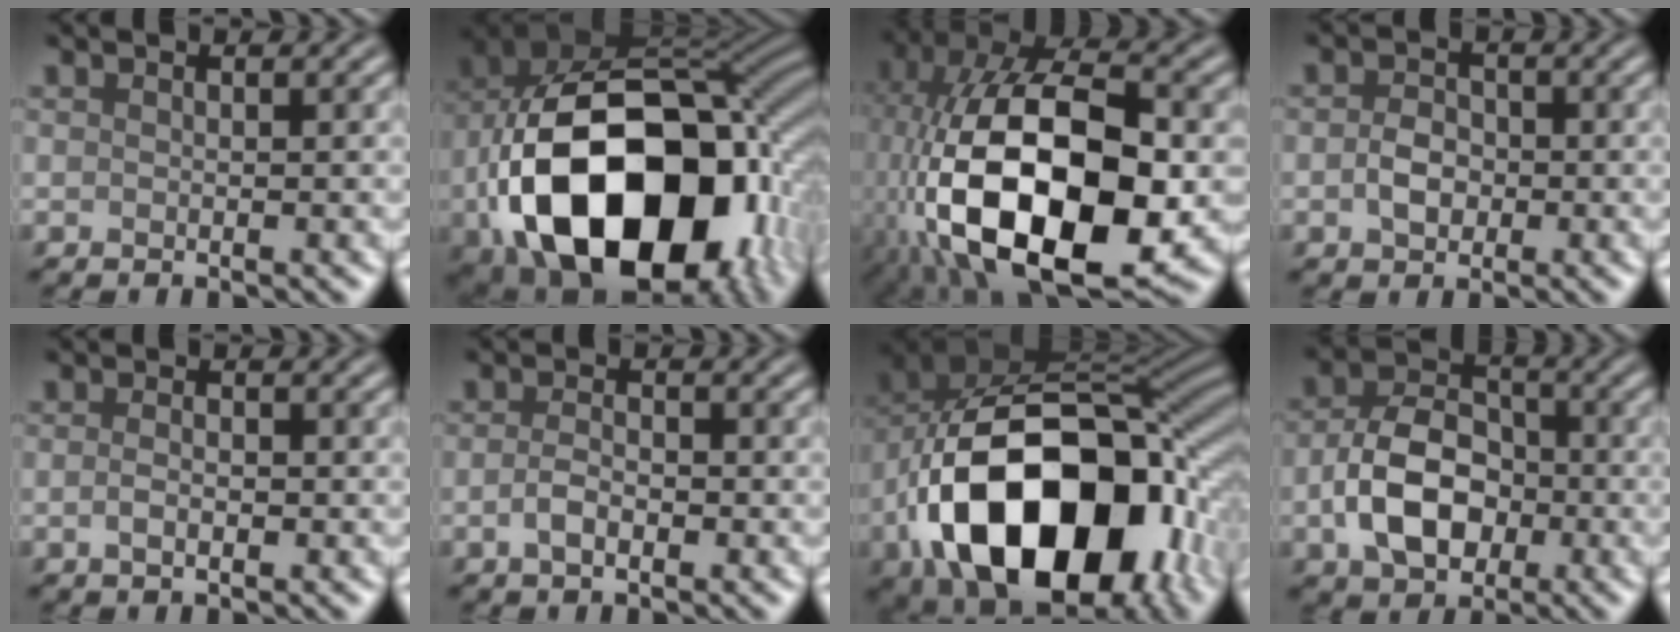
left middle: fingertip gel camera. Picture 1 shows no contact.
{"total": 20.4, "force": [-5.3, 13.4, 14.5], "torque": [-0.294, -0.031, -0.064]}
{"total": 17.7, "force": [-3.7, 9.4, 14.5], "torque": [-0.285, -0.005, -0.062]}
{"total": 2.4, "force": [-0.5, 1.8, 1.4], "torque": [-0.028, 0.003, -0.014]}
{"total": 1.3, "force": [-0.4, 0.6, 1.1], "torque": [-0.024, 0.001, -0.010]}
{"total": 1.9, "force": [-0.7, 1.0, 1.5], "torque": [-0.030, 0.002, -0.016]}
{"total": 18.2, "force": [-5.6, 11.4, 13.1], "torque": [-0.225, -0.020, -0.086]}
{"total": 7.0, "force": [-1.6, 4.9, 4.8], "torque": [-0.090, 0.007, -0.034]}